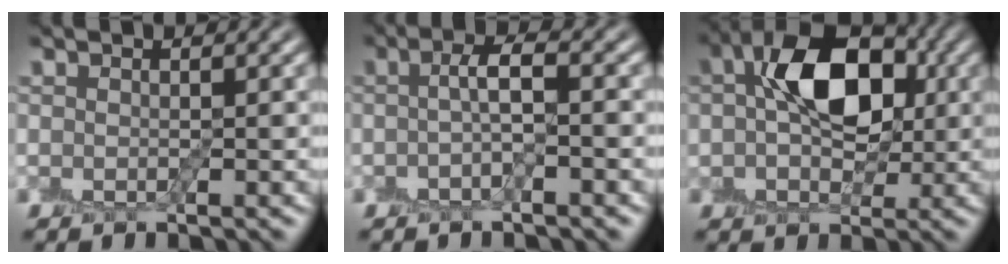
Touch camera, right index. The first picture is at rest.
{"total": 2.0, "force": [-0.3, 0.2, 2.0], "torque": [-0.041, 0.005, -0.007]}
{"total": 9.6, "force": [1.7, 6.0, 7.4], "torque": [-0.114, 0.016, 0.019]}